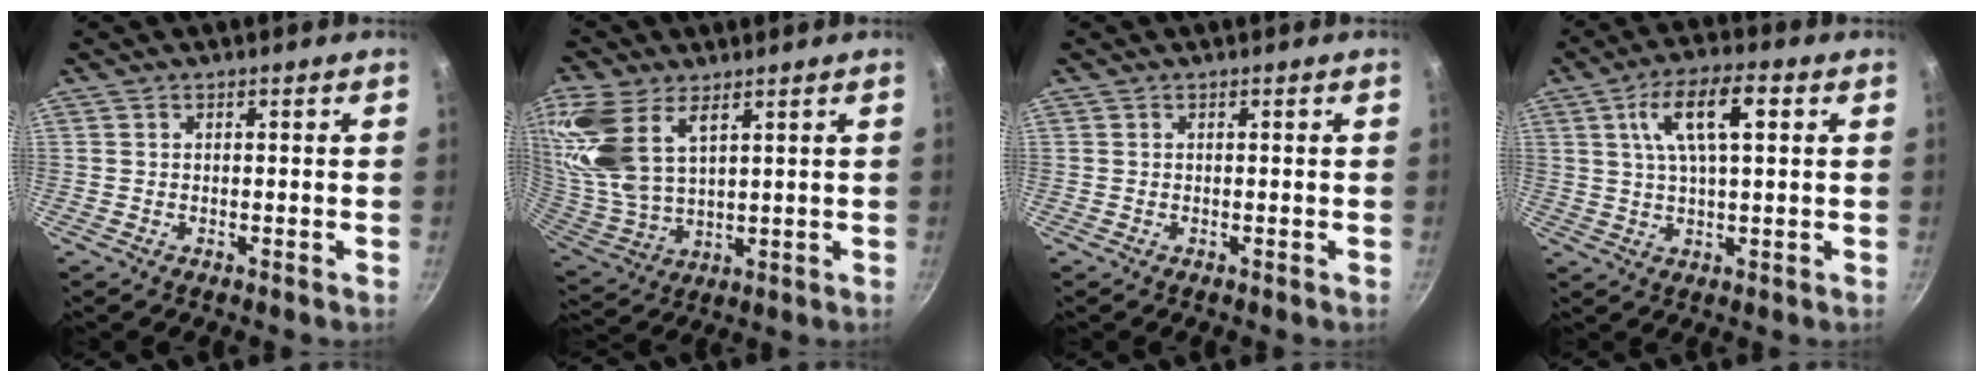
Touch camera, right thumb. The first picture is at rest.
{"total": 17.8, "force": [7.9, 10.4, 12.1], "torque": [-0.261, -0.013, 0.169]}
{"total": 0.0}
{"total": 10.7, "force": [3.4, 3.9, 9.4], "torque": [-0.161, 0.013, 0.057]}